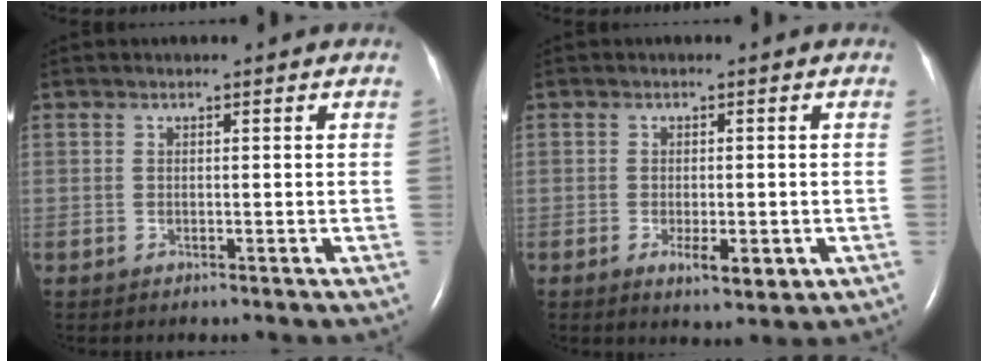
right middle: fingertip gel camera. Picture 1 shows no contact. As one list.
[{"total": 4.2, "force": [-1.4, 1.4, 3.6], "torque": [-0.056, -0.005, -0.013]}]